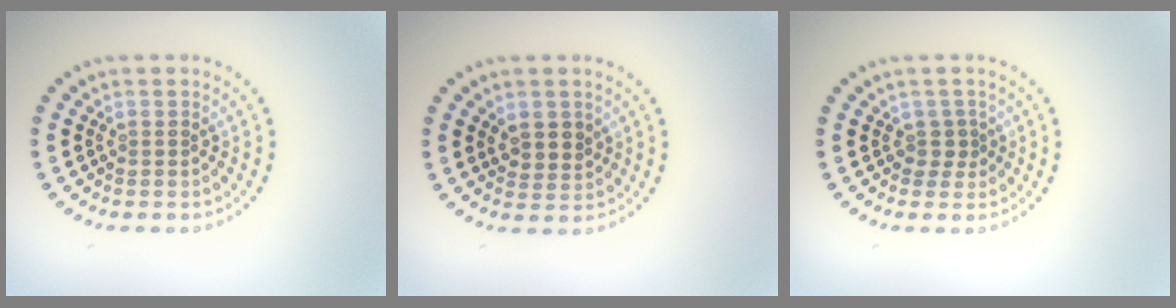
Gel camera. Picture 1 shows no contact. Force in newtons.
{"total": 2.1, "press": 1.9, "slide": 0.9}
{"total": 1.1, "press": 0.8, "slide": 0.7}